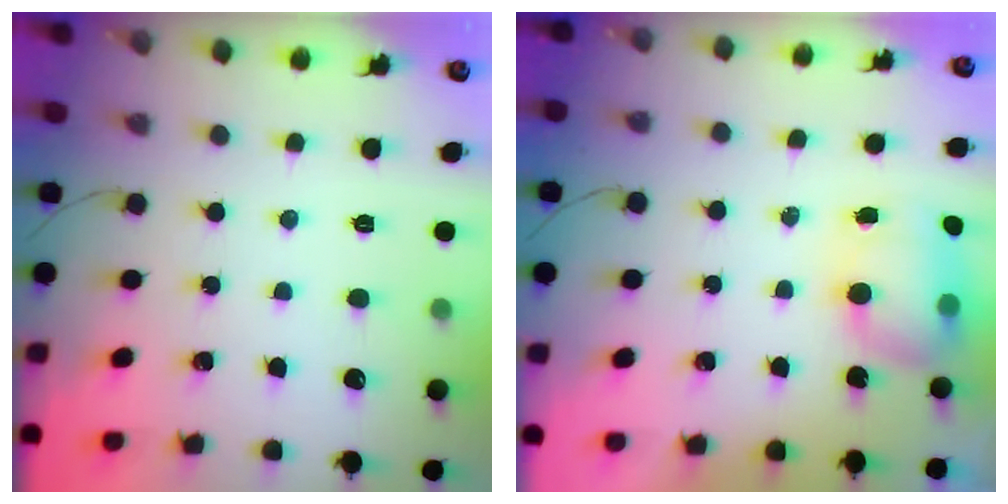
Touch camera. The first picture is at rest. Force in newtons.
{"total": 11.2, "press": 9.0, "slide": 6.7}